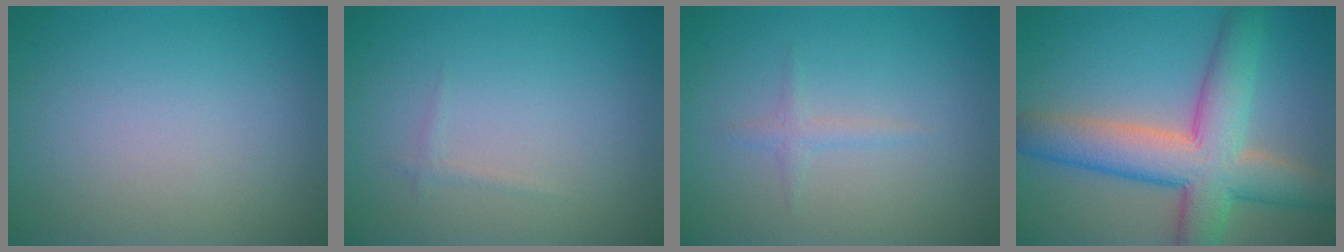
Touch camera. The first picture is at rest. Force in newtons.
{"total": 0.6, "press": 0.6, "slide": 0.0}
{"total": 1.0, "press": 1.0, "slide": 0.1}
{"total": 9.1, "press": 9.1, "slide": 0.5}